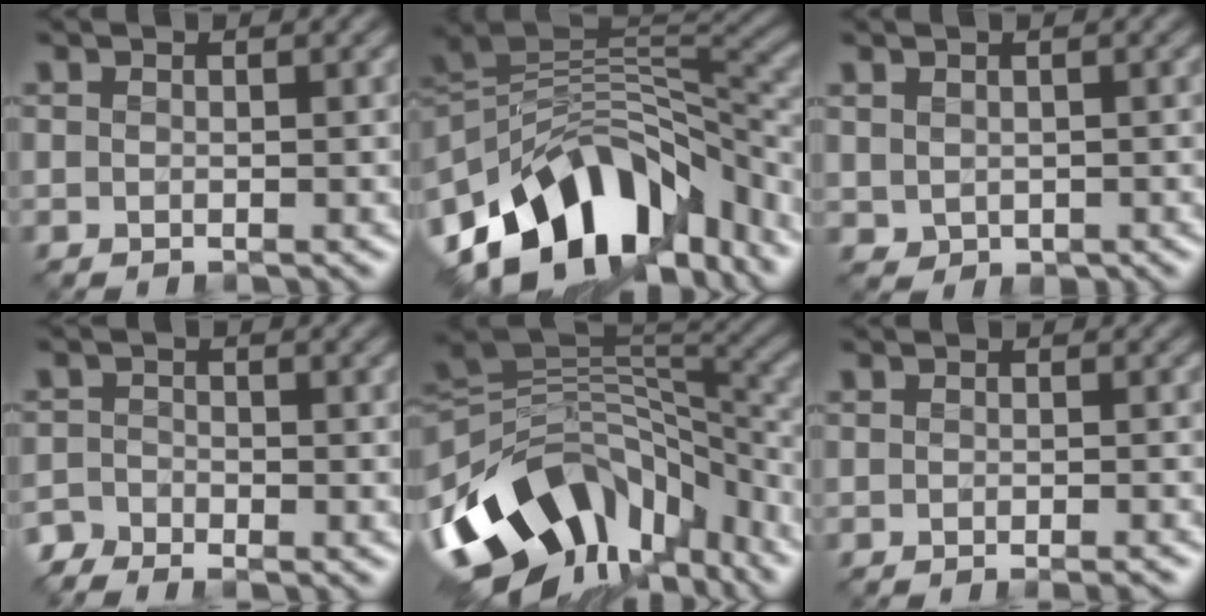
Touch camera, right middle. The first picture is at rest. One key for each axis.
{"total": 13.6, "fx": -7.6, "fy": 7.8, "fz": 8.2, "tx": -0.152, "ty": 0.012, "tz": -0.130}
{"total": 0.9, "fx": 0.4, "fy": 0.8, "fz": 0.3, "tx": -0.013, "ty": -0.004, "tz": 0.012}
{"total": 2.1, "fx": -2.0, "fy": 0.5, "fz": 0.0, "tx": -0.005, "ty": 0.001, "tz": -0.051}
{"total": 14.2, "fx": -6.9, "fy": 9.3, "fz": 8.3, "tx": -0.165, "ty": 0.002, "tz": -0.110}
{"total": 0.9, "fx": -0.7, "fy": -0.2, "fz": 0.5, "tx": -0.009, "ty": -0.004, "tz": -0.010}